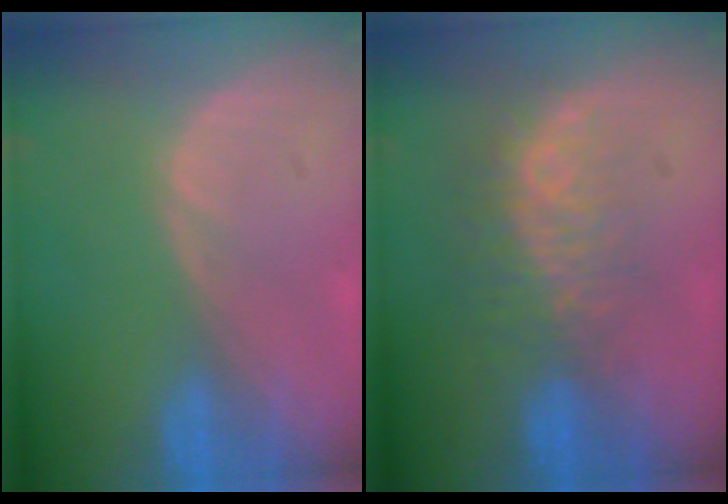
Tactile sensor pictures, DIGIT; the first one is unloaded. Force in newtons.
{"total": 8.4, "press": 7.1, "slide": 4.4}